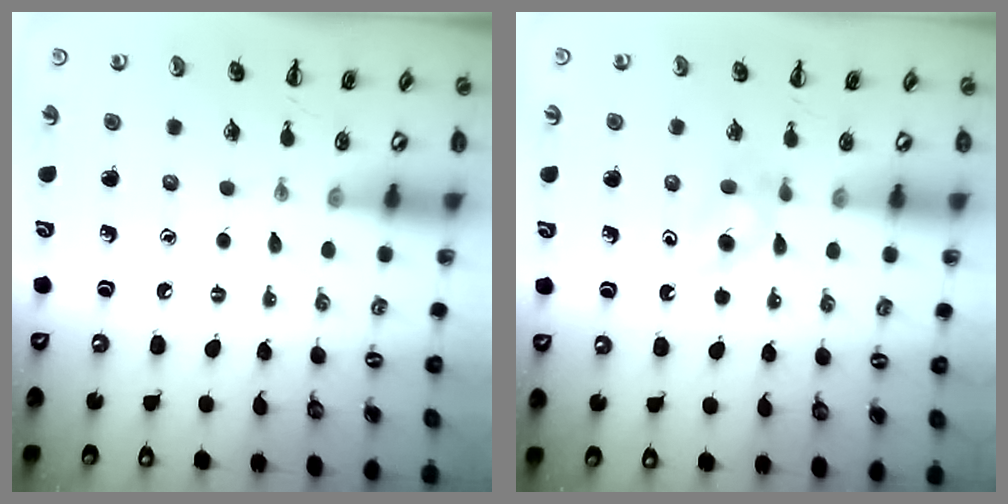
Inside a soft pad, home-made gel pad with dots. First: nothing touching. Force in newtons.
{"total": 2.9, "press": 2.6, "slide": 1.3}